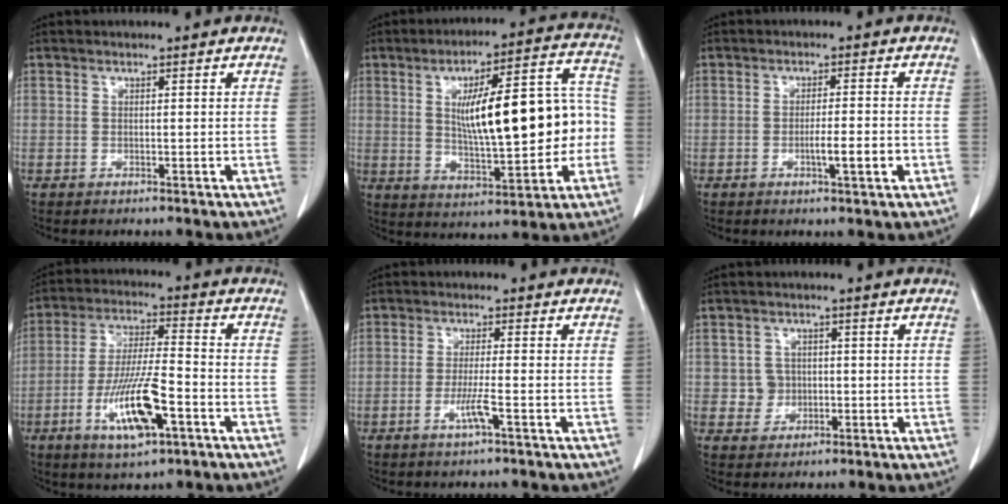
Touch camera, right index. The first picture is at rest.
{"total": 18.4, "force": [0.2, 5.1, 17.7], "torque": [-0.256, 0.034, 0.012]}
{"total": 4.4, "force": [-1.5, 0.4, 4.1], "torque": [-0.064, -0.002, -0.020]}
{"total": 12.4, "force": [-5.0, 2.3, 11.1], "torque": [-0.216, -0.010, -0.089]}
{"total": 3.6, "force": [-1.7, -0.3, 3.2], "torque": [-0.064, -0.007, -0.036]}
{"total": 3.2, "force": [-0.3, 3.2, 0.6], "torque": [0.003, 0.009, -0.001]}